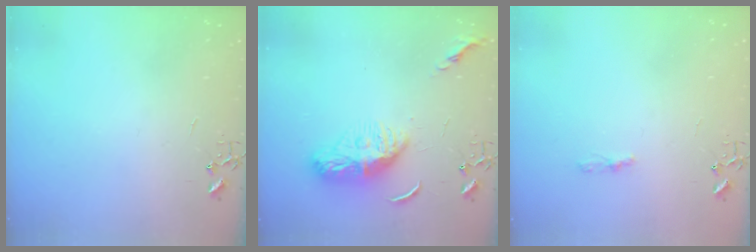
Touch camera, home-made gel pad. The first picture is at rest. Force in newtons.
{"total": 11.6, "press": 11.6, "slide": 1.3}
{"total": 3.7, "press": 3.6, "slide": 0.5}